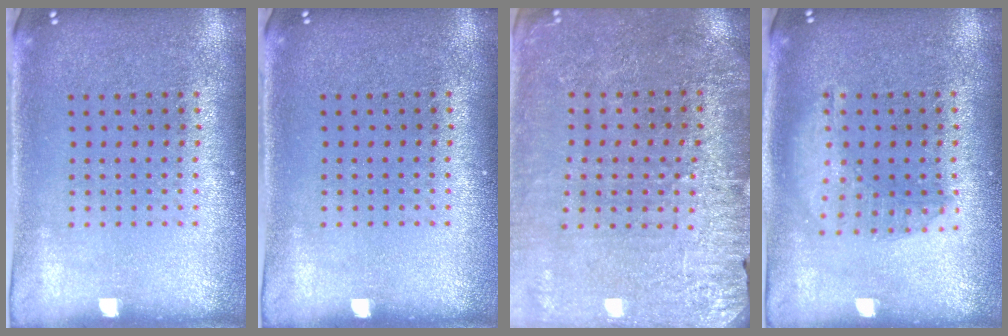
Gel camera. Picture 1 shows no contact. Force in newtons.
{"total": 0.0}
{"total": 2.9, "press": 2.9, "slide": 0.4}
{"total": 1.4, "press": 1.4, "slide": 0.4}